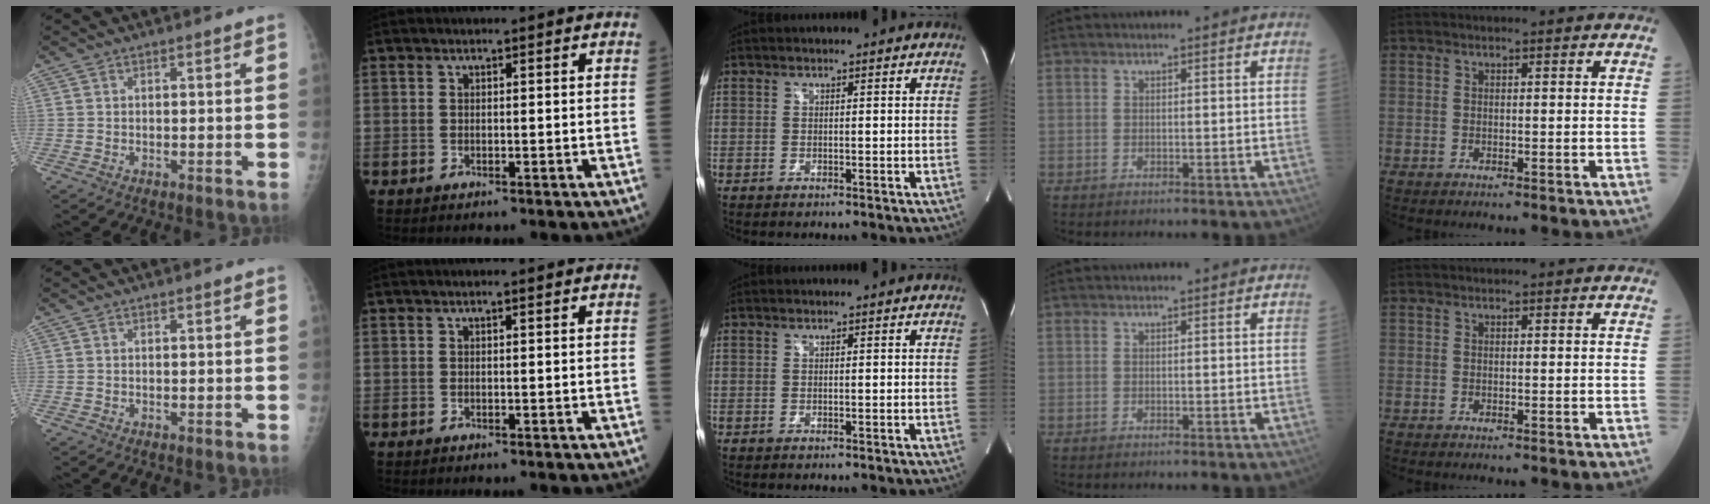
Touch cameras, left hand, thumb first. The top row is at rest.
{"thumb": {"total": 0.5, "force": [0.4, 0.1, 0.3], "torque": [-0.006, -0.001, 0.006]}}